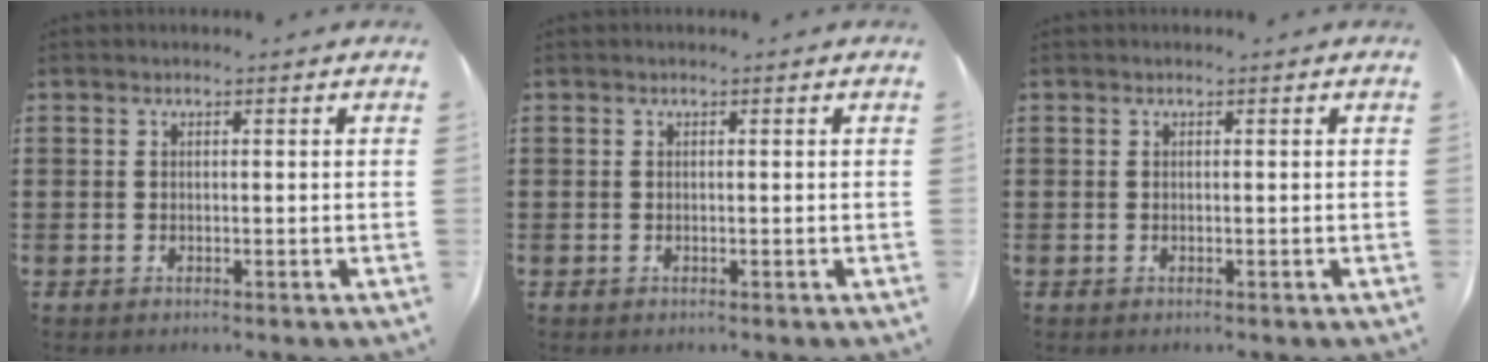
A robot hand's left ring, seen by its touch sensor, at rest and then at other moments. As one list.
[{"total": 0.0}, {"total": 0.0}]